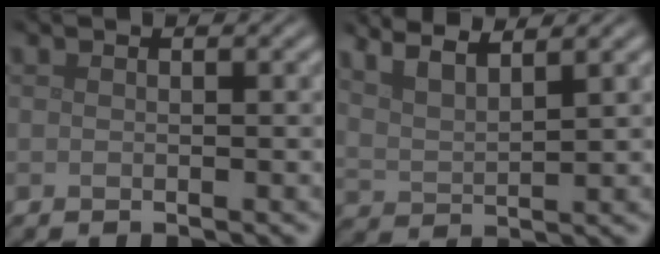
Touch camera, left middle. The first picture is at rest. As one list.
[{"total": 4.9, "force": [4.0, 1.2, 2.6], "torque": [-0.039, 0.016, 0.057]}]